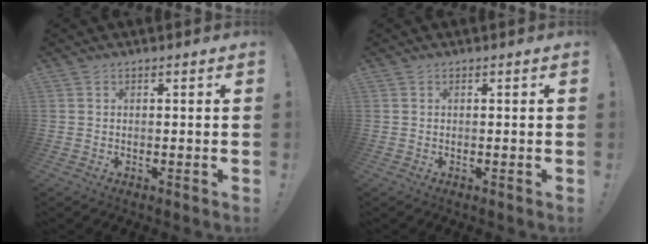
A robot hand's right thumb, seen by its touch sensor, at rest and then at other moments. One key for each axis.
{"total": 0.0}